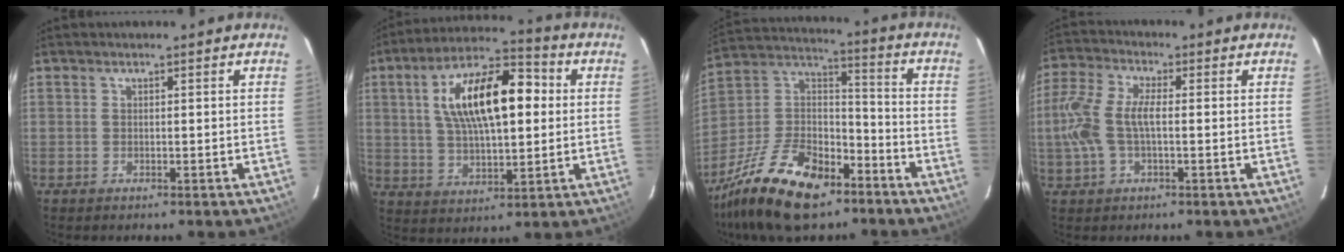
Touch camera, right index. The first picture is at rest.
{"total": 17.5, "force": [3.4, 7.5, 15.4], "torque": [-0.270, 0.031, 0.056]}
{"total": 22.7, "force": [-14.9, 10.8, 13.2], "torque": [-0.284, 0.004, -0.255]}
{"total": 9.6, "force": [-0.6, 4.2, 8.6], "torque": [-0.193, 0.012, -0.013]}